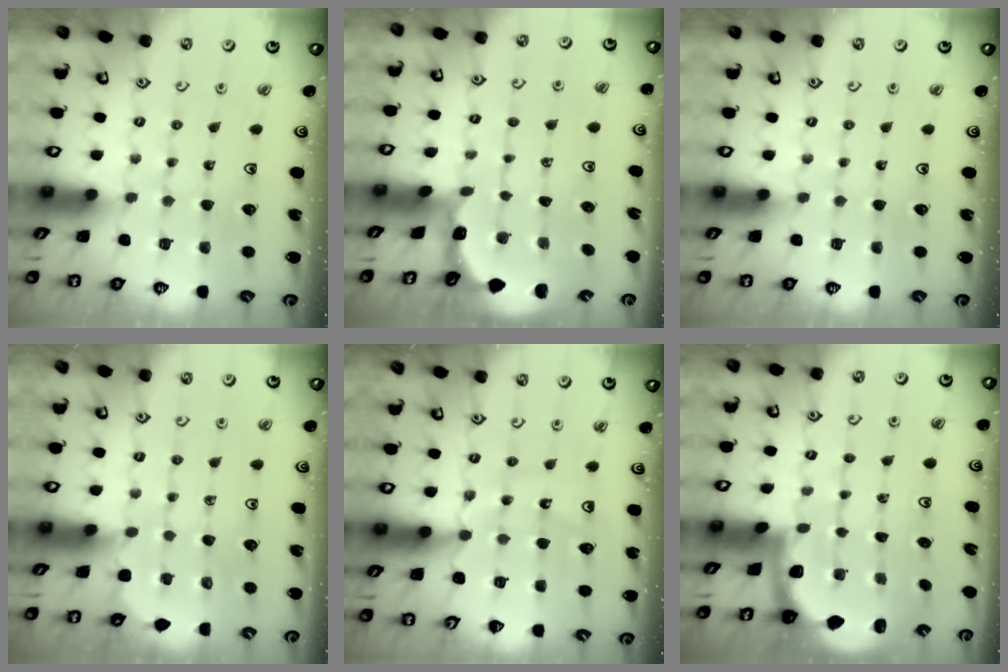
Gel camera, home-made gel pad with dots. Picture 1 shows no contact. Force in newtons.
{"total": 1.2, "press": 1.2, "slide": 0.1}
{"total": 0.0}
{"total": 2.4, "press": 2.4, "slide": 0.1}
{"total": 12.8, "press": 12.6, "slide": 2.4}
{"total": 1.7, "press": 1.7, "slide": 0.3}